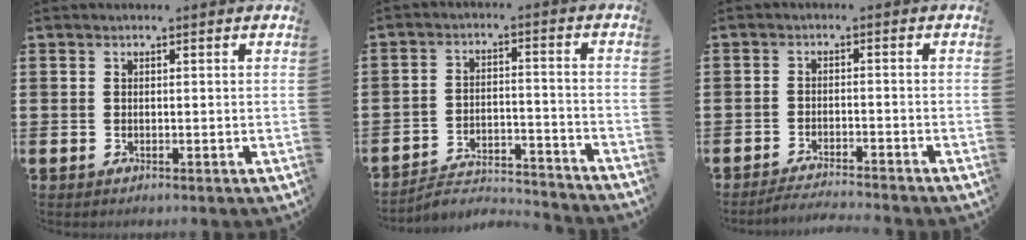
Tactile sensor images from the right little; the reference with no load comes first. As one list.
[{"total": 3.7, "force": [-3.6, 0.7, 0.6], "torque": [-0.016, 0.001, -0.077]}, {"total": 2.2, "force": [-2.2, -0.3, 0.4], "torque": [-0.006, 0.003, -0.045]}]